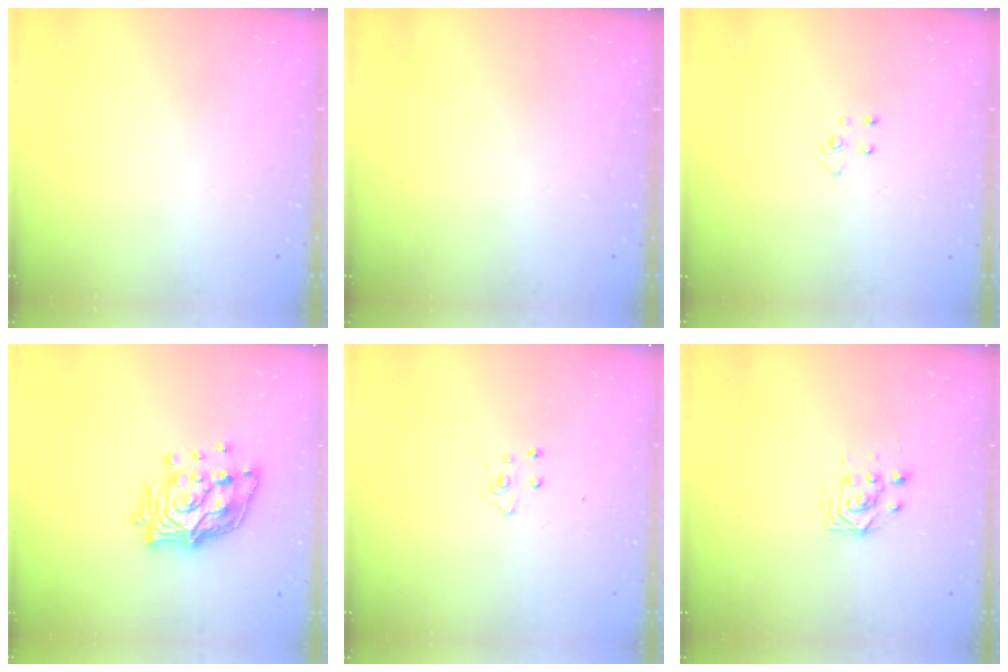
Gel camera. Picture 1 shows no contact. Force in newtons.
{"total": 0.0}
{"total": 2.6, "press": 2.6, "slide": 0.3}
{"total": 15.5, "press": 15.4, "slide": 0.9}
{"total": 3.9, "press": 3.9, "slide": 0.3}
{"total": 2.9, "press": 2.9, "slide": 0.4}